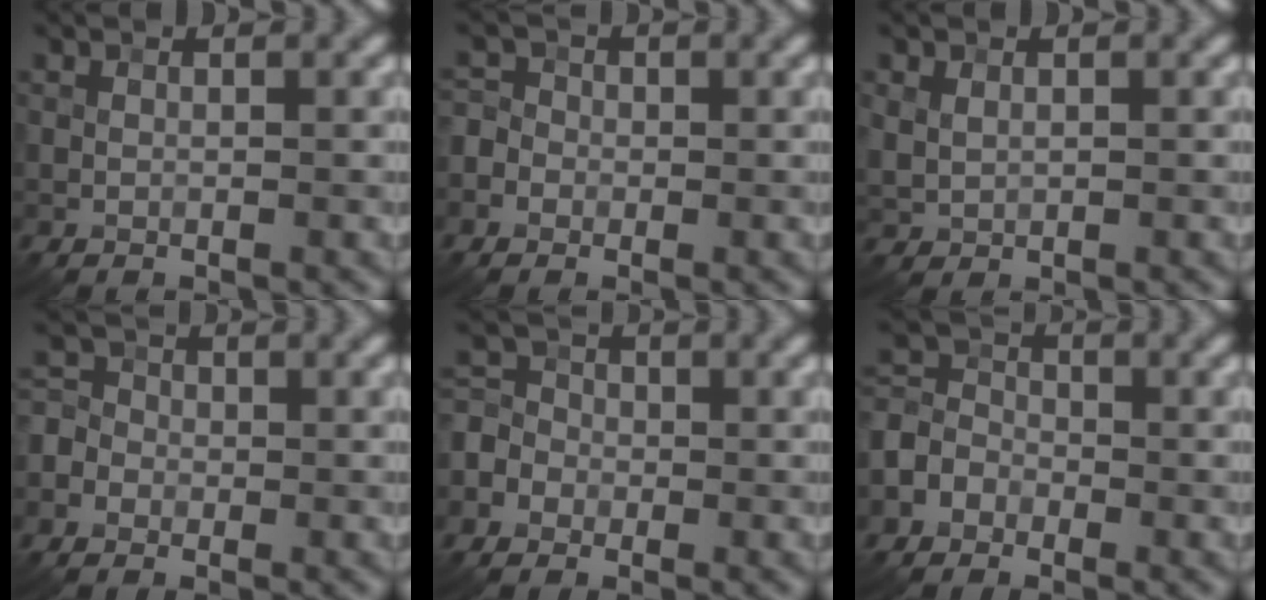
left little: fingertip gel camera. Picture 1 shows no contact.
{"total": 2.7, "force": [-0.7, 2.4, 0.8], "torque": [-0.001, 0.014, -0.033]}
{"total": 1.6, "force": [0.5, 1.2, 0.9], "torque": [-0.021, 0.000, 0.013]}
{"total": 3.3, "force": [-1.1, 3.0, 1.0], "torque": [-0.004, 0.013, -0.042]}
{"total": 4.3, "force": [-1.7, 3.8, 1.3], "torque": [-0.010, 0.010, -0.050]}
{"total": 3.9, "force": [-2.0, 3.2, 1.3], "torque": [-0.012, 0.003, -0.045]}